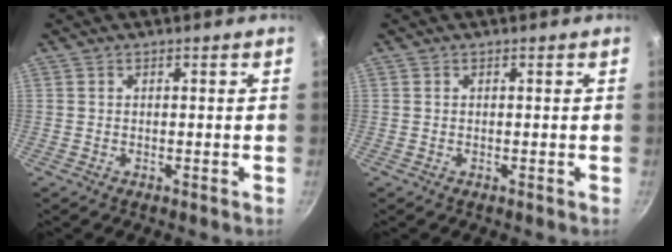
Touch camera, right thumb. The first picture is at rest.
{"total": 0.0}